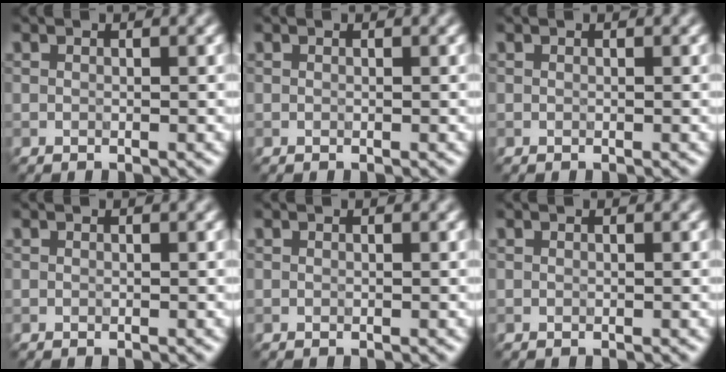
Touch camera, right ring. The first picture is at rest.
{"total": 0.0}
{"total": 0.0}
{"total": 0.0}
{"total": 0.0}
{"total": 0.0}